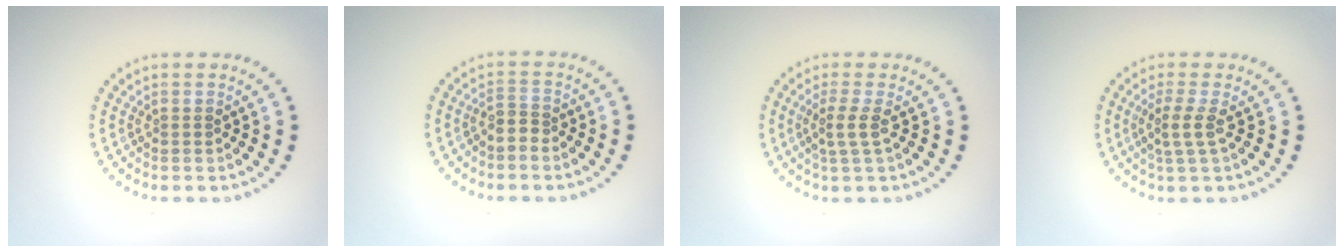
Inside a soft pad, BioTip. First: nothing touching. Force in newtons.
{"total": 1.7, "press": 1.3, "slide": 1.1}
{"total": 2.0, "press": 1.4, "slide": 1.4}
{"total": 2.0, "press": 1.6, "slide": 1.3}